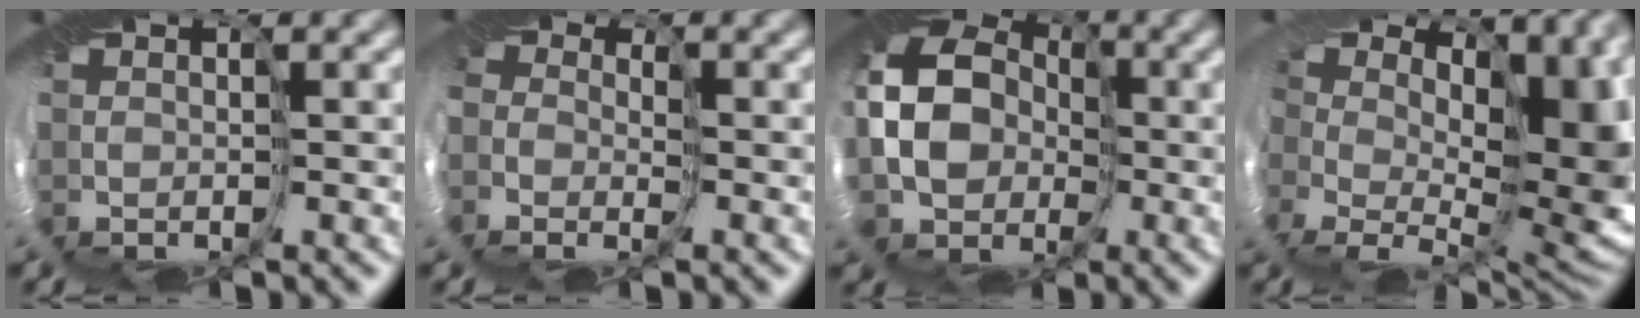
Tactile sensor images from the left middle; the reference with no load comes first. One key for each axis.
{"total": 4.1, "fx": -1.0, "fy": 3.7, "fz": 1.4, "tx": -0.020, "ty": -0.020, "tz": -0.029}
{"total": 7.8, "fx": -2.1, "fy": 6.0, "fz": 4.5, "tx": -0.086, "ty": -0.009, "tz": -0.062}
{"total": 8.2, "fx": 2.2, "fy": 5.5, "fz": 5.7, "tx": -0.061, "ty": -0.047, "tz": 0.045}